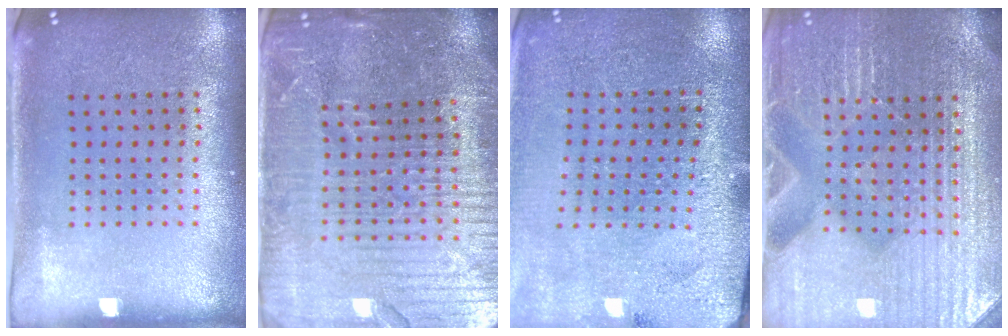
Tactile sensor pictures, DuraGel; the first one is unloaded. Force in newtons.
{"total": 5.8, "press": 5.2, "slide": 2.6}
{"total": 2.8, "press": 2.8, "slide": 0.2}
{"total": 4.9, "press": 4.6, "slide": 1.6}